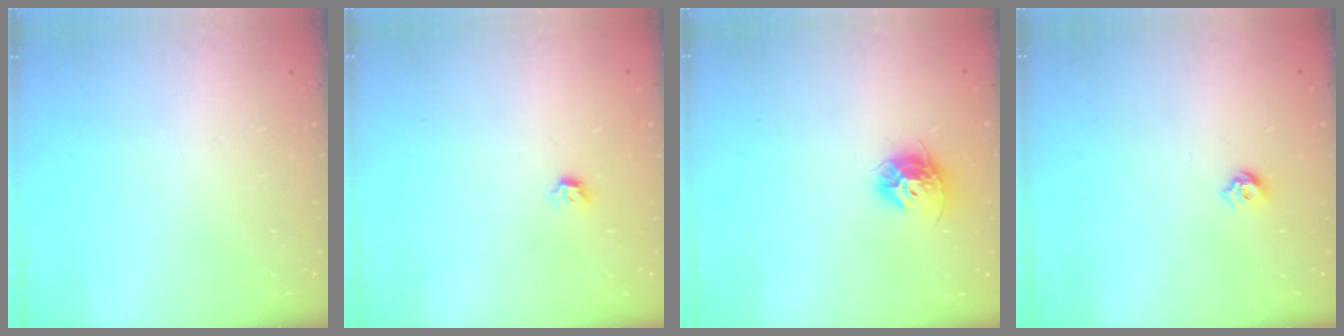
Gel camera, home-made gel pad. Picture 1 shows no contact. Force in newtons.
{"total": 2.8, "press": 2.7, "slide": 0.8}
{"total": 9.9, "press": 9.8, "slide": 0.5}
{"total": 5.0, "press": 4.9, "slide": 0.8}